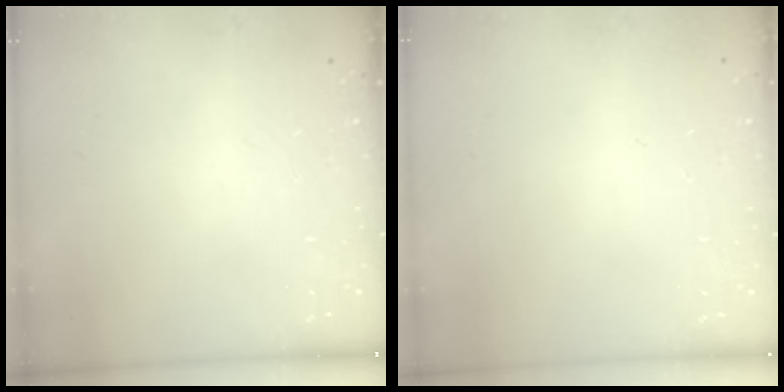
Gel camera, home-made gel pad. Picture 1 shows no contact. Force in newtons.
{"total": 0.0}